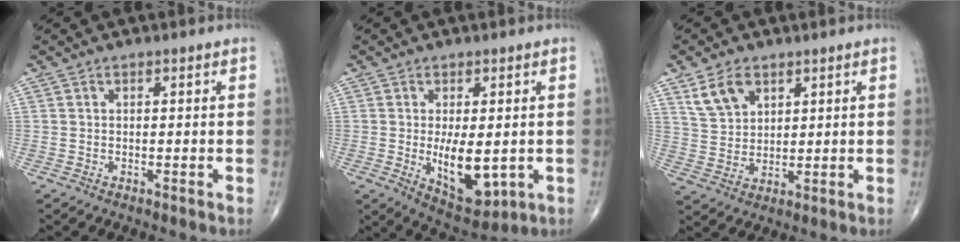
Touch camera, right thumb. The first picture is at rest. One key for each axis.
{"total": 10.4, "fx": -1.2, "fy": 4.7, "fz": 9.2, "tx": -0.129, "ty": -0.021, "tz": -0.002}
{"total": 6.9, "fx": 3.9, "fy": 4.4, "fz": 3.7, "tx": -0.059, "ty": -0.015, "tz": 0.082}